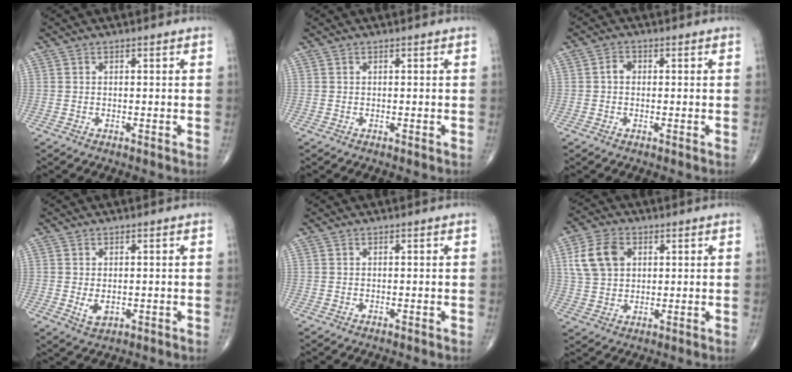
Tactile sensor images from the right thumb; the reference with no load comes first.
{"total": 0.0}
{"total": 2.0, "force": [0.0, 1.6, 1.2], "torque": [-0.013, 0.009, -0.003]}
{"total": 2.9, "force": [-0.2, 1.9, 2.2], "torque": [-0.032, -0.006, 0.004]}
{"total": 0.0}
{"total": 9.4, "force": [2.8, 6.6, 6.0], "torque": [-0.105, 0.003, 0.055]}